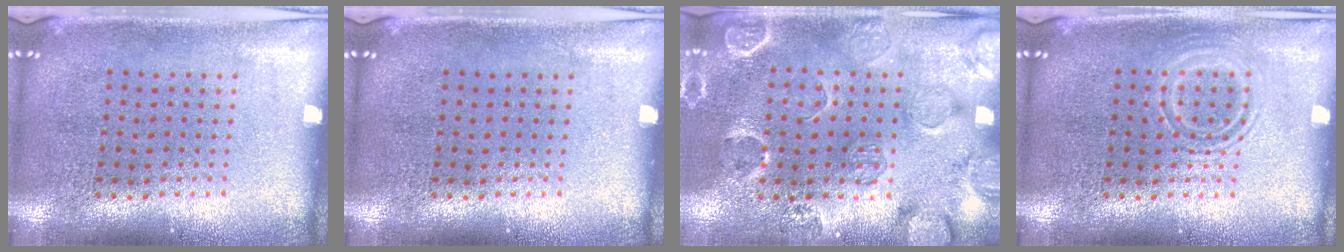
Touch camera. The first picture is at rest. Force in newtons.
{"total": 0.0}
{"total": 2.6, "press": 2.0, "slide": 1.7}
{"total": 2.1, "press": 2.1, "slide": 0.3}